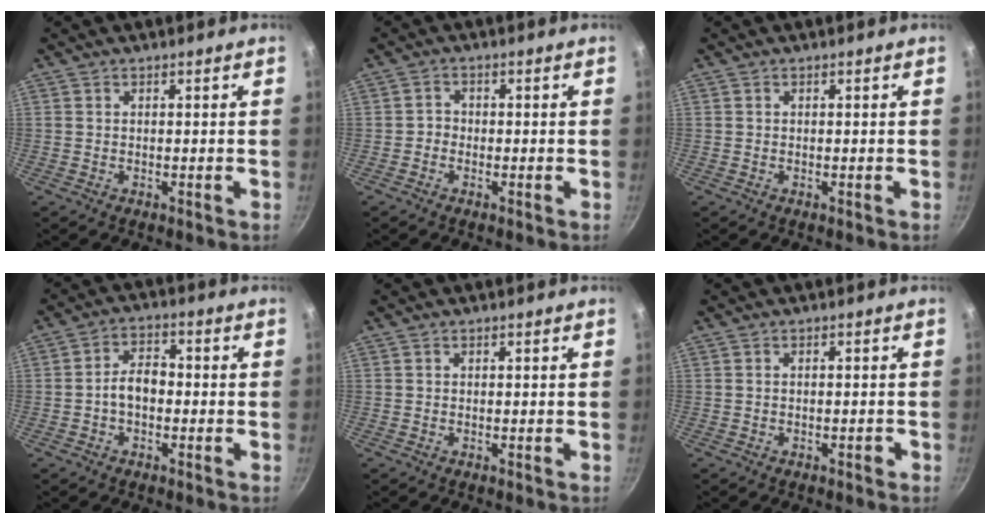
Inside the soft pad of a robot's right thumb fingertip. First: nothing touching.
{"total": 1.7, "force": [-0.8, 1.4, 0.5], "torque": [0.001, 0.010, -0.021]}
{"total": 0.0}
{"total": 5.7, "force": [-1.1, 3.8, 4.1], "torque": [-0.050, 0.027, -0.025]}
{"total": 0.0}
{"total": 1.1, "force": [-0.6, 0.5, 0.7], "torque": [-0.010, 0.012, -0.006]}